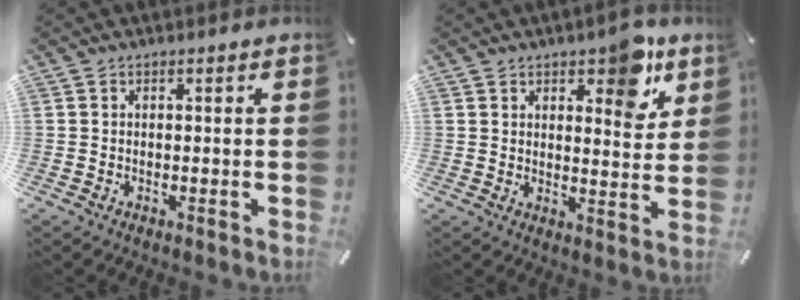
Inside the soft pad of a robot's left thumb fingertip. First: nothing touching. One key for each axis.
{"total": 8.8, "fx": 5.9, "fy": 4.3, "fz": 4.8, "tx": -0.039, "ty": -0.037, "tz": 0.095}